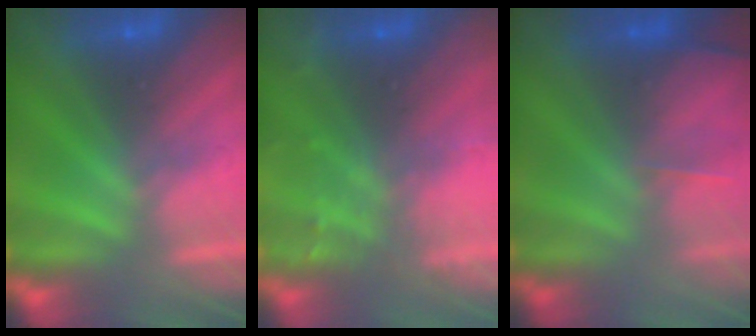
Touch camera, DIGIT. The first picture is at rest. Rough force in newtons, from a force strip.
{"total": 8.6}
{"total": 2.2}